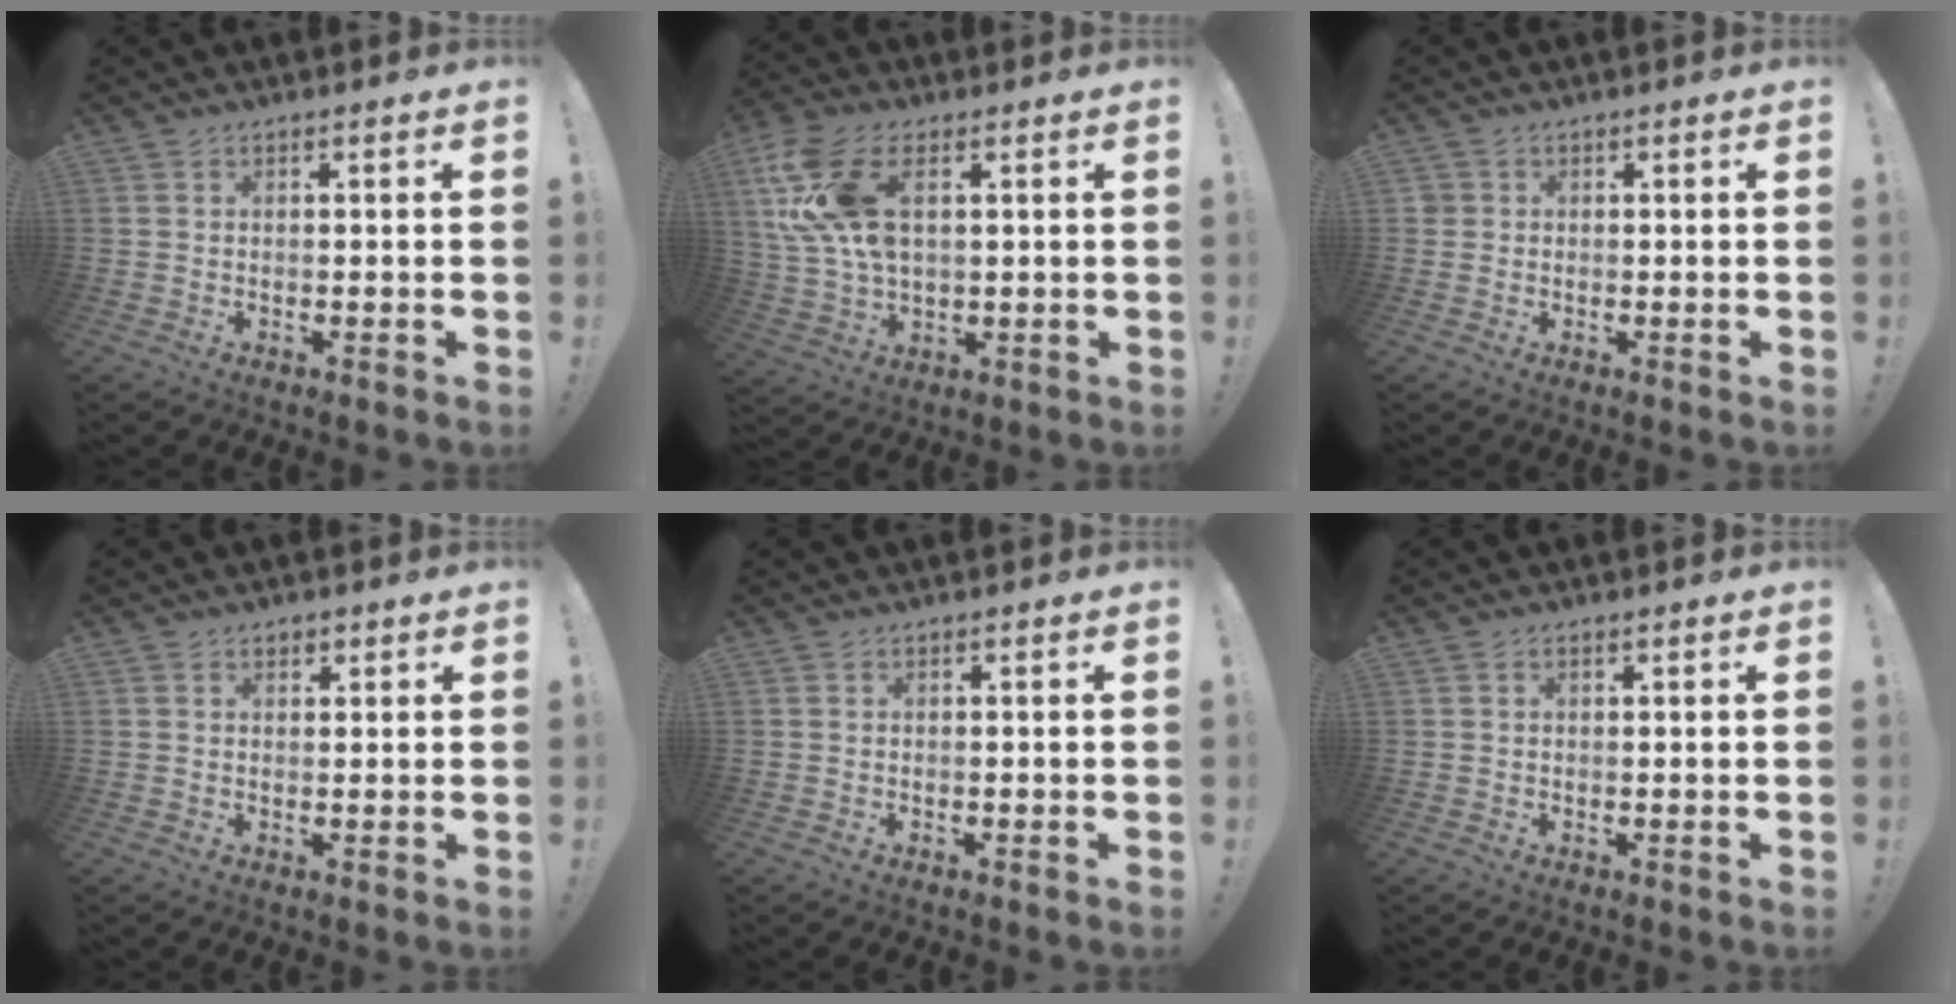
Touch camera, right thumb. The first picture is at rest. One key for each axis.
{"total": 15.8, "fx": 4.9, "fy": 9.3, "fz": 11.9, "tx": -0.242, "ty": -0.007, "tz": 0.094}
{"total": 1.8, "fx": 0.5, "fy": 1.7, "fz": 0.4, "tx": -0.006, "ty": 0.001, "tz": 0.009}
{"total": 1.4, "fx": 0.8, "fy": 1.1, "fz": 0.3, "tx": 0.005, "ty": -0.006, "tz": 0.013}
{"total": 0.0}
{"total": 0.6, "fx": 0.3, "fy": 0.5, "fz": 0.2, "tx": 0.000, "ty": 0.001, "tz": 0.005}